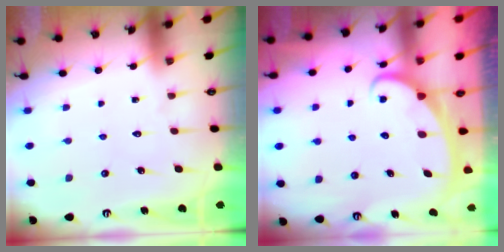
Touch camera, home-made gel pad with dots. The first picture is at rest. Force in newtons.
{"total": 2.4, "press": 2.4, "slide": 0.3}